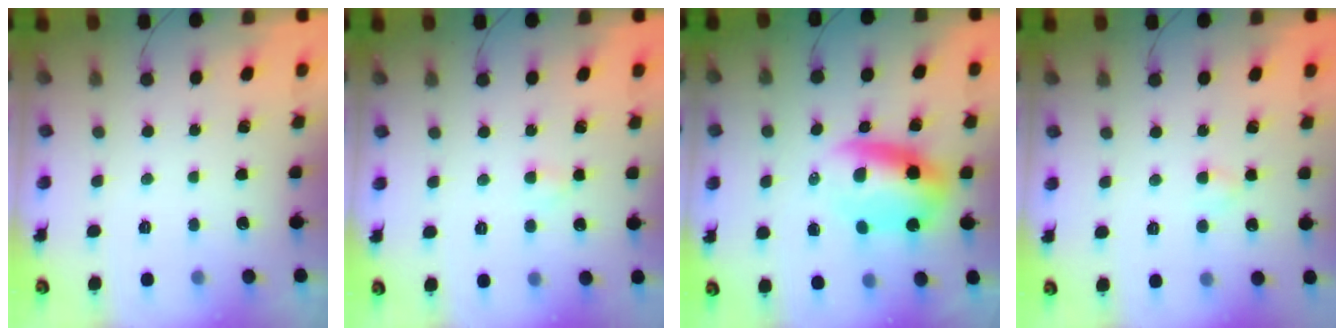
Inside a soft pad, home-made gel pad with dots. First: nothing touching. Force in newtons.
{"total": 2.5, "press": 2.3, "slide": 0.9}
{"total": 10.1, "press": 9.7, "slide": 2.6}
{"total": 2.6, "press": 2.3, "slide": 1.0}